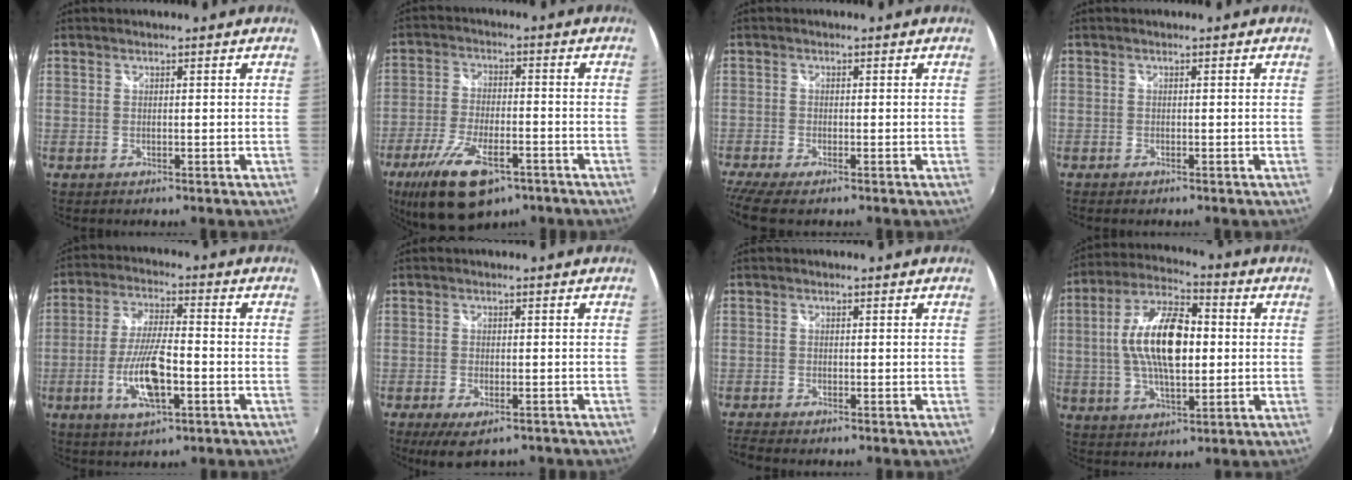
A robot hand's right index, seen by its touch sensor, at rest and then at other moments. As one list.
[{"total": 15.4, "force": [-9.3, 6.3, 10.5], "torque": [-0.222, -0.033, -0.159]}, {"total": 4.8, "force": [-3.9, 0.7, 2.7], "torque": [-0.071, -0.024, -0.076]}, {"total": 0.8, "force": [-0.6, 0.4, 0.2], "torque": [-0.006, -0.003, -0.015]}, {"total": 11.2, "force": [-3.7, 3.4, 10.0], "torque": [-0.201, -0.007, -0.069]}, {"total": 6.6, "force": [-4.4, 2.5, 4.2], "torque": [-0.094, -0.027, -0.069]}, {"total": 2.9, "force": [-2.6, 0.5, 1.3], "torque": [-0.038, -0.013, -0.049]}, {"total": 15.4, "force": [0.5, 6.7, 13.8], "torque": [-0.265, 0.013, 0.004]}]